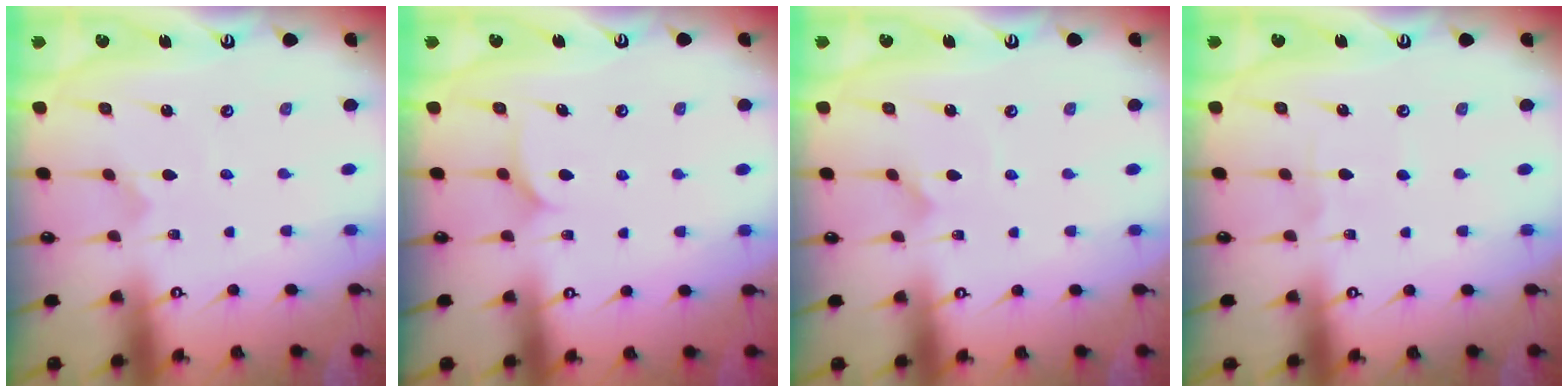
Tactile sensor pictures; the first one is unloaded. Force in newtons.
{"total": 7.6, "press": 7.6, "slide": 0.5}
{"total": 1.8, "press": 1.8, "slide": 0.1}
{"total": 2.5, "press": 2.5, "slide": 0.4}